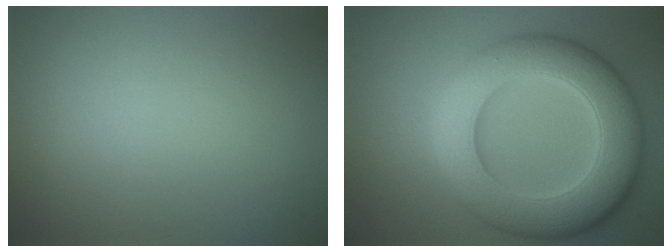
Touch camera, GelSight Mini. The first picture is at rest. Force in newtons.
{"total": 10.6, "press": 10.5, "slide": 0.3}